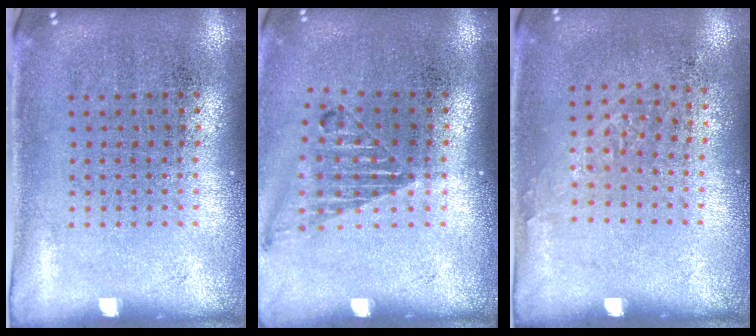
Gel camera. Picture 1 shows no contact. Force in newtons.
{"total": 1.2, "press": 1.1, "slide": 0.4}
{"total": 0.9, "press": 0.7, "slide": 0.5}